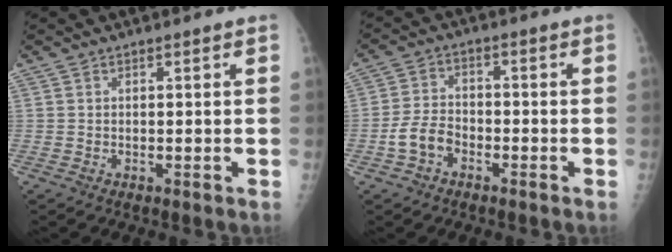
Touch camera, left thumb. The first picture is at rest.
{"total": 5.7, "force": [-2.6, 3.9, 3.2], "torque": [-0.055, 0.025, -0.052]}